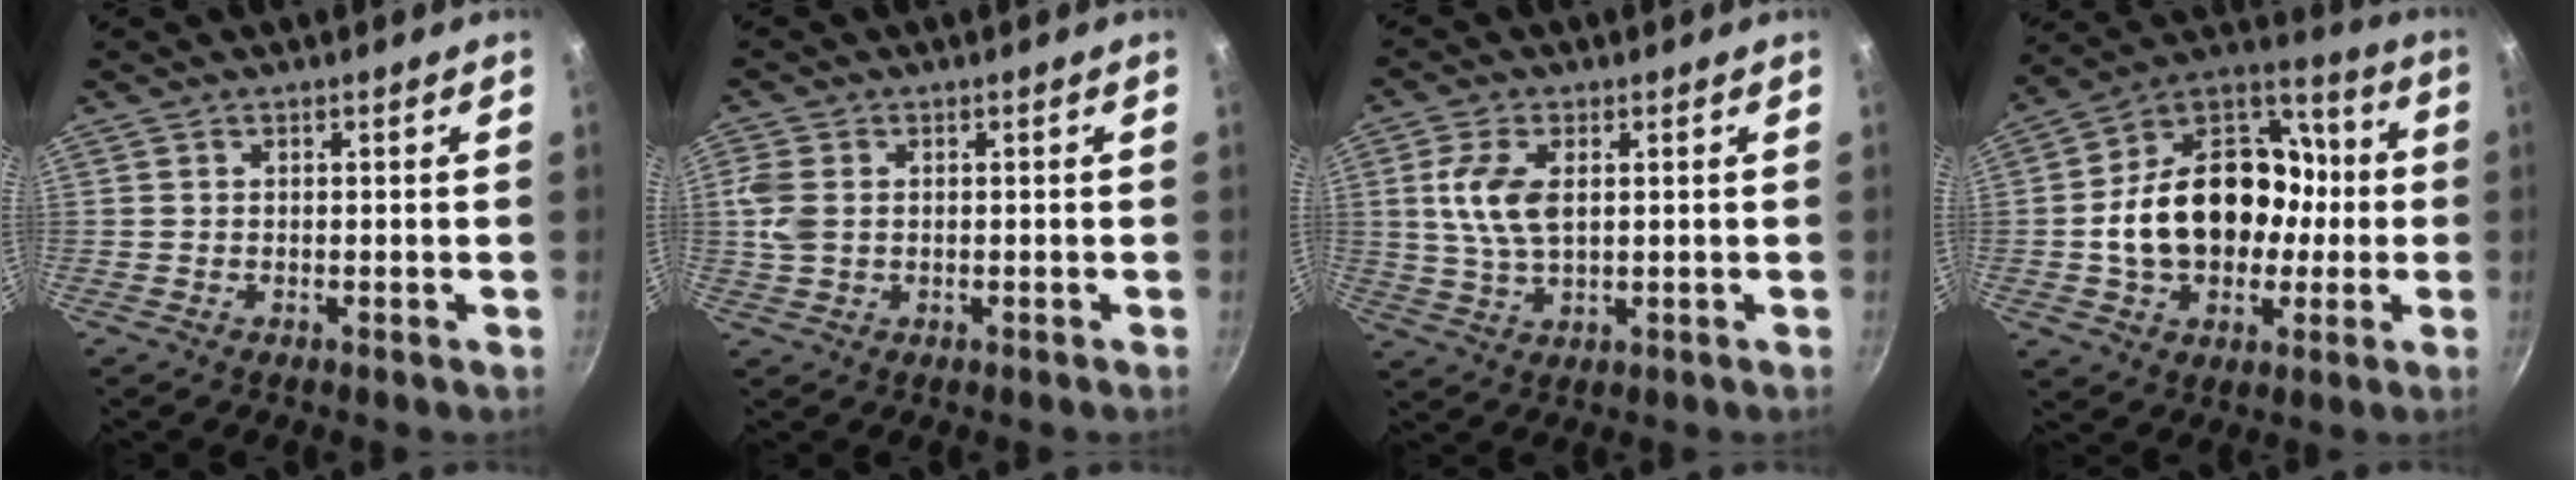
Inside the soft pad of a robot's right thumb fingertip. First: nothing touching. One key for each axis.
{"total": 4.6, "fx": 0.4, "fy": 3.3, "fz": 3.2, "tx": -0.071, "ty": 0.004, "tz": 0.006}
{"total": 8.5, "fx": 1.6, "fy": 4.6, "fz": 7.0, "tx": -0.137, "ty": -0.002, "tz": 0.031}
{"total": 23.5, "fx": -1.5, "fy": 17.7, "fz": 15.5, "tx": -0.235, "ty": 0.055, "tz": -0.026}